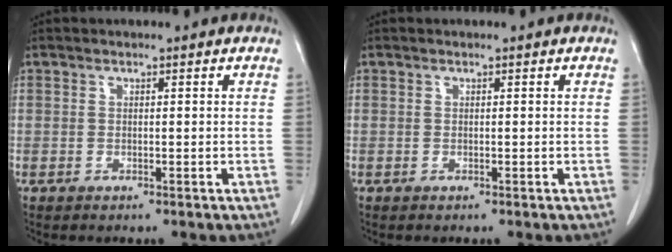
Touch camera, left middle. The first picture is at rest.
{"total": 0.0}